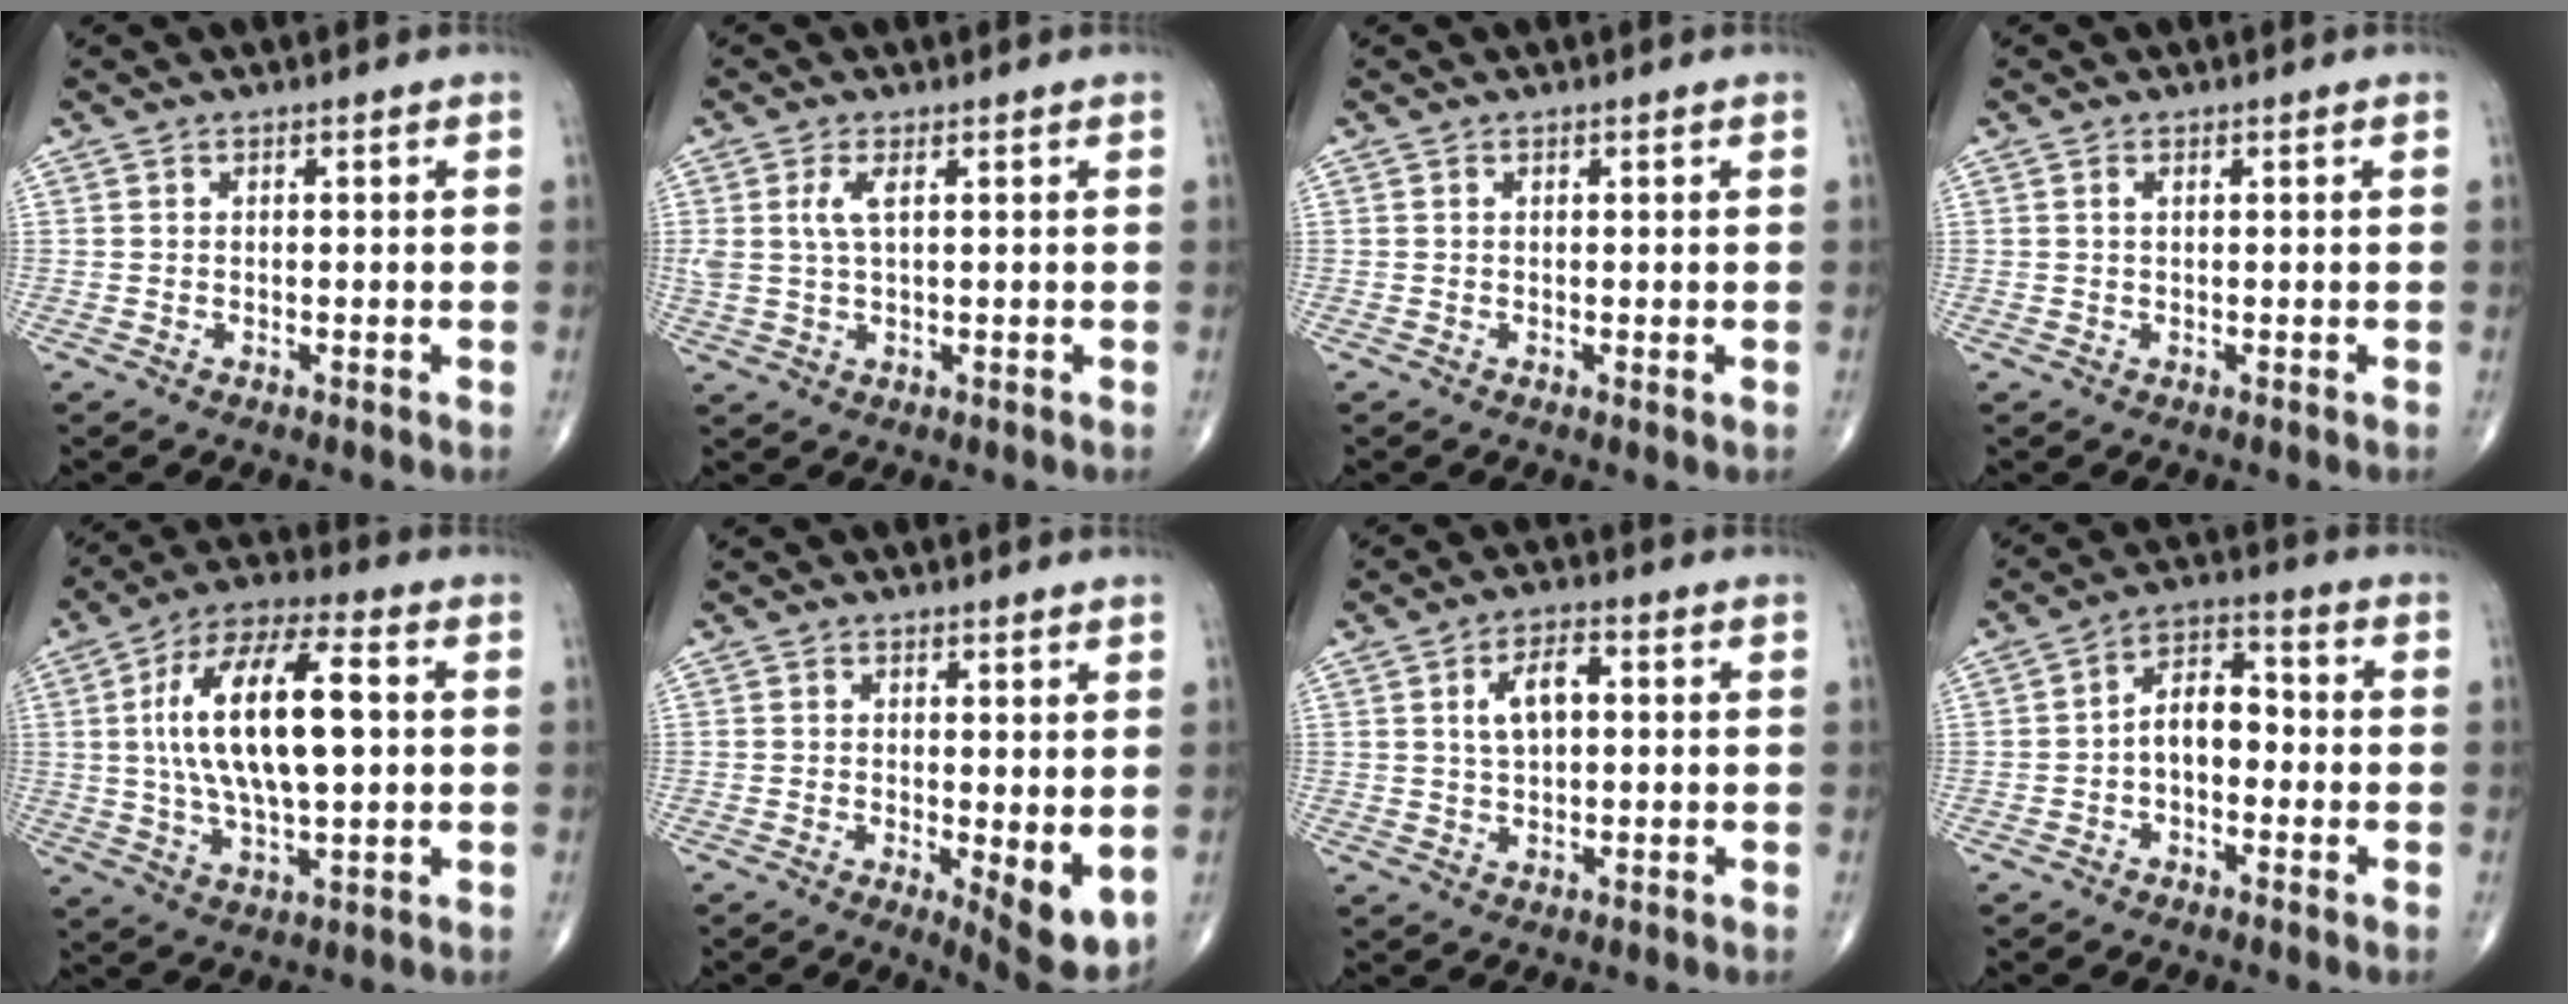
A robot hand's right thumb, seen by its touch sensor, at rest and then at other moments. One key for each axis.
{"total": 3.8, "fx": 1.2, "fy": 1.4, "fz": 3.3, "tx": -0.083, "ty": 0.001, "tz": 0.030}
{"total": 0.5, "fx": 0.1, "fy": 0.2, "fz": 0.5, "tx": -0.011, "ty": -0.002, "tz": 0.002}
{"total": 0.7, "fx": 0.2, "fy": 0.3, "fz": 0.5, "tx": -0.013, "ty": 0.004, "tz": 0.004}
{"total": 18.7, "fx": 2.2, "fy": 7.6, "fz": 16.9, "tx": -0.305, "ty": 0.018, "tz": 0.036}
{"total": 7.0, "fx": -0.6, "fy": 2.3, "fz": 6.6, "tx": -0.086, "ty": -0.020, "tz": -0.003}
{"total": 6.1, "fx": 1.2, "fy": 3.2, "fz": 5.1, "tx": -0.087, "ty": 0.009, "tz": 0.018}
{"total": 7.3, "fx": -1.2, "fy": 4.5, "fz": 5.6, "tx": -0.074, "ty": 0.032, "tz": -0.034}